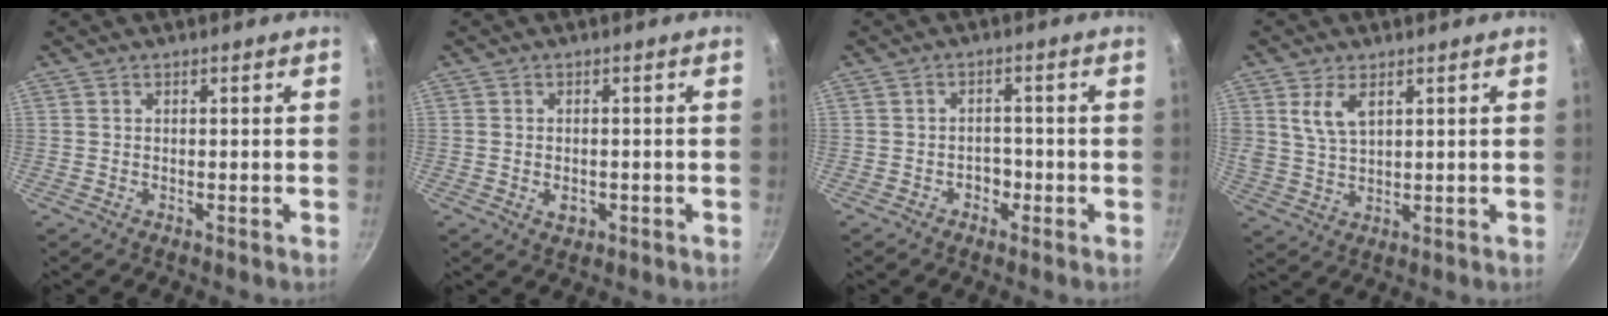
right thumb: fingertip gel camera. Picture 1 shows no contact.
{"total": 2.5, "force": [-0.8, 1.8, 1.6], "torque": [-0.021, 0.003, -0.009]}
{"total": 4.1, "force": [-1.8, 3.2, 1.9], "torque": [0.003, 0.022, -0.027]}
{"total": 5.8, "force": [2.6, 3.1, 4.1], "torque": [-0.075, -0.015, 0.057]}